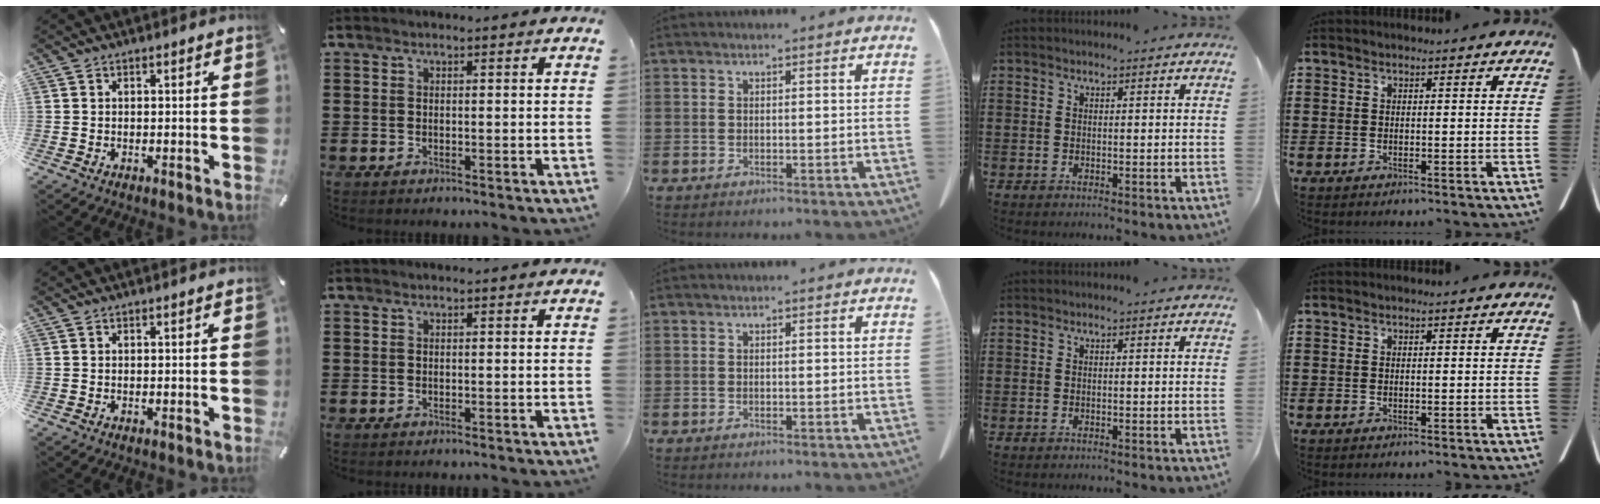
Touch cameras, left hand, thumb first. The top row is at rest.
{}